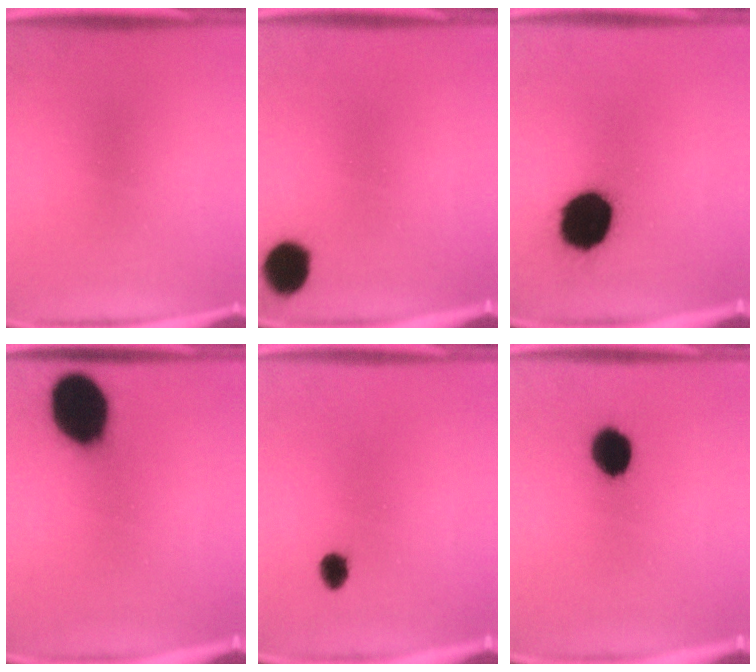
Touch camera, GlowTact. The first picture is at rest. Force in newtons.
{"total": 8.4}
{"total": 17.4}
{"total": 18.3}
{"total": 2.5}
{"total": 8.8}